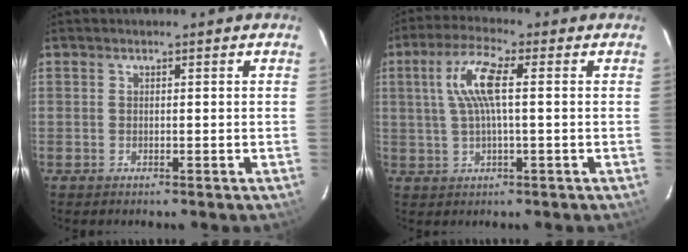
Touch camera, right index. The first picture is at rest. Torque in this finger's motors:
{"motor_torque": [0.82, -0.03, 0.33, 0.10]}